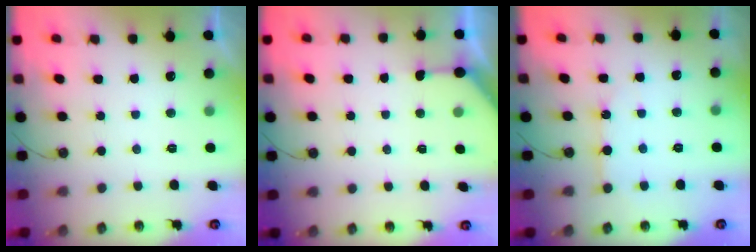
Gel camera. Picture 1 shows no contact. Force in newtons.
{"total": 2.7, "press": 2.7, "slide": 0.4}
{"total": 6.7, "press": 6.7, "slide": 0.6}